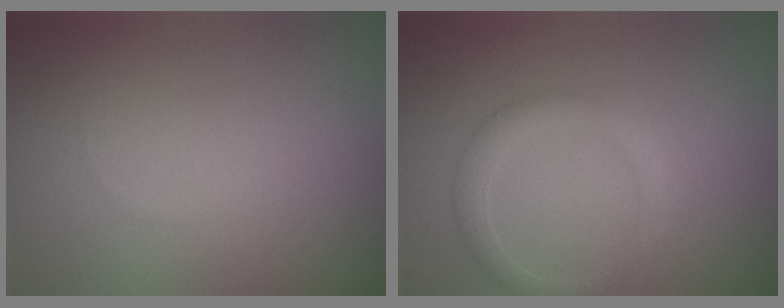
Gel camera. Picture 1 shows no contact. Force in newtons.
{"total": 2.2, "press": 2.1, "slide": 0.1}